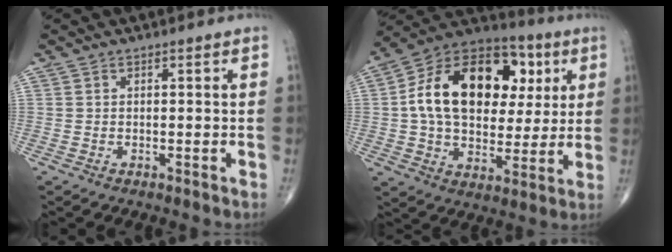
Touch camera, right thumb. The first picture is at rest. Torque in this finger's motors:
{"motor_torque": [2.18, 2.83, 0.84, -0.57, 0.48]}